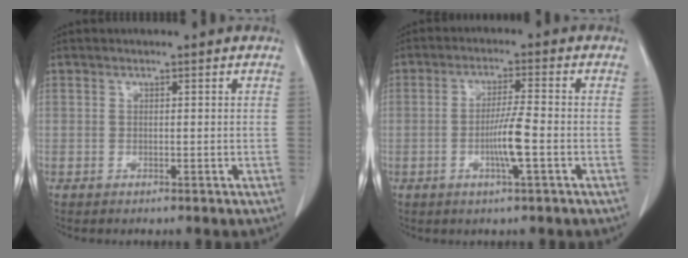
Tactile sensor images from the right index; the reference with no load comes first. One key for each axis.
{"total": 5.5, "fx": -1.5, "fy": -0.2, "fz": 5.3, "tx": -0.103, "ty": -0.005, "tz": -0.029}